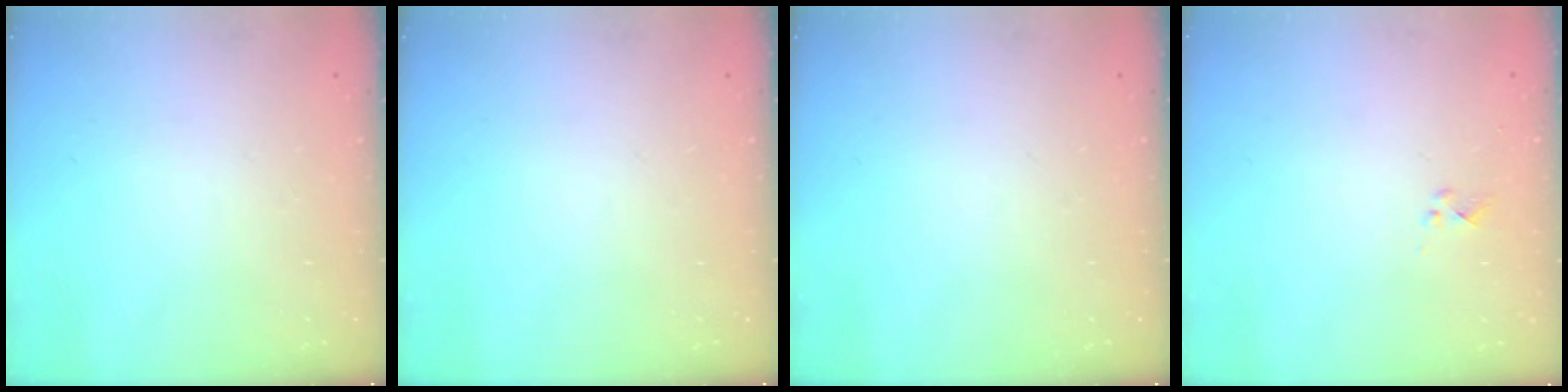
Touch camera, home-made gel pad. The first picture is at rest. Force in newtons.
{"total": 0.0}
{"total": 0.0}
{"total": 2.2, "press": 2.1, "slide": 0.7}